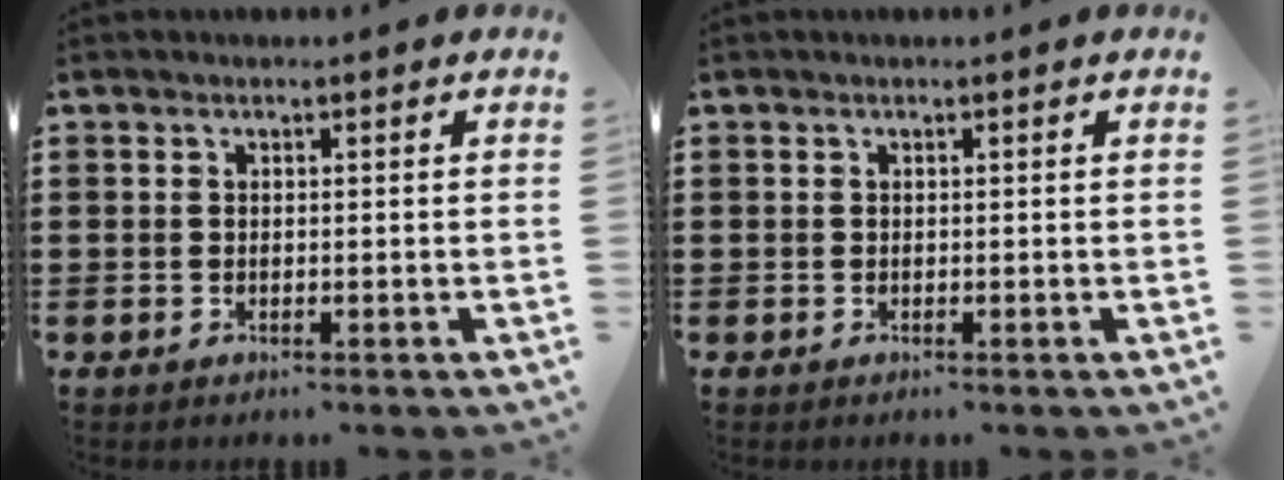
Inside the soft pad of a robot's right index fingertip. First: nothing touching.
{"total": 0.0}